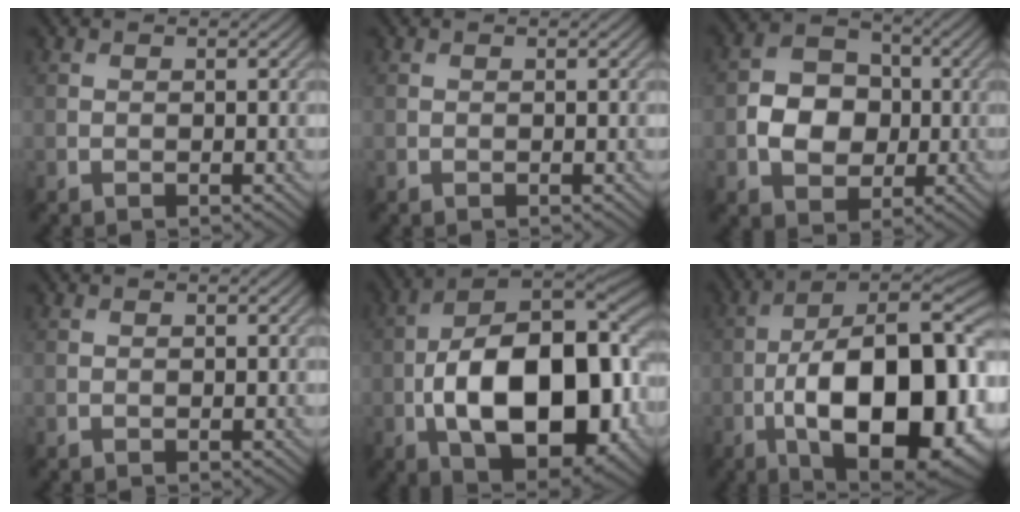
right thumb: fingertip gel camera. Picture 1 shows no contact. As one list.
[{"total": 0.0}, {"total": 6.4, "force": [-0.9, 5.2, 3.5], "torque": [-0.066, 0.003, -0.029]}, {"total": 0.0}, {"total": 18.9, "force": [-4.1, 9.6, 15.7], "torque": [-0.266, -0.013, -0.072]}, {"total": 21.0, "force": [-6.3, 9.2, 17.8], "torque": [-0.281, -0.008, -0.103]}]